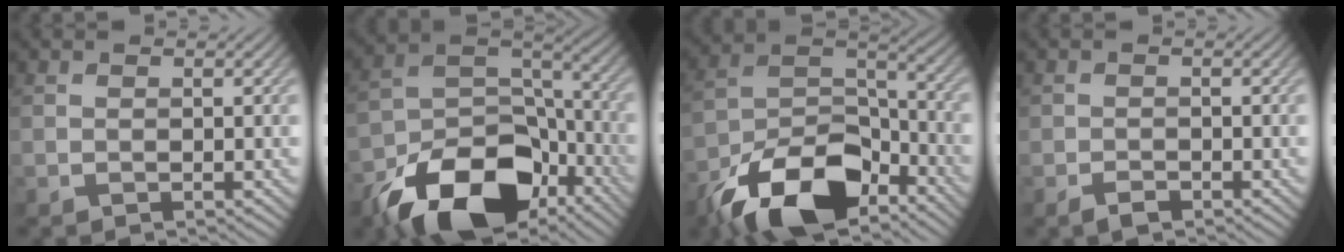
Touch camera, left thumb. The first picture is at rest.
{"total": 16.0, "force": [-10.1, 8.8, 8.8], "torque": [-0.177, -0.029, -0.186]}
{"total": 14.7, "force": [-9.9, 6.8, 8.5], "torque": [-0.173, -0.013, -0.196]}
{"total": 1.6, "force": [-1.1, 0.8, 0.8], "torque": [-0.016, -0.002, -0.022]}